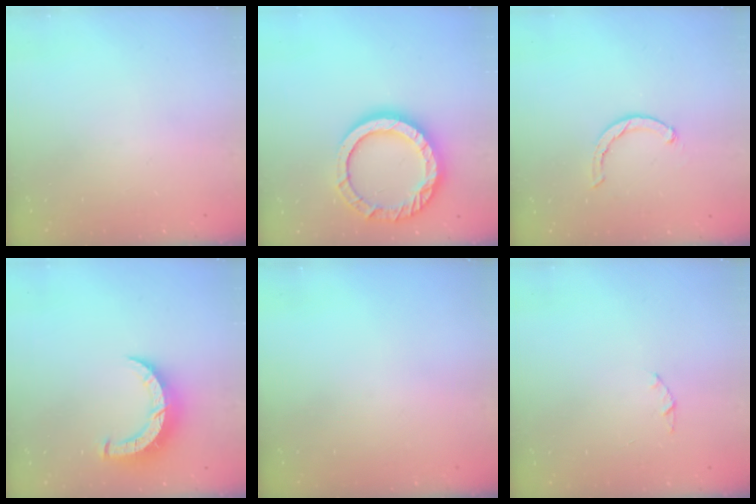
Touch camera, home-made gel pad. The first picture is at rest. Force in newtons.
{"total": 17.4, "press": 17.3, "slide": 1.8}
{"total": 1.8, "press": 1.8, "slide": 0.4}
{"total": 8.6, "press": 8.5, "slide": 0.7}
{"total": 0.0}
{"total": 1.0, "press": 0.9, "slide": 0.3}